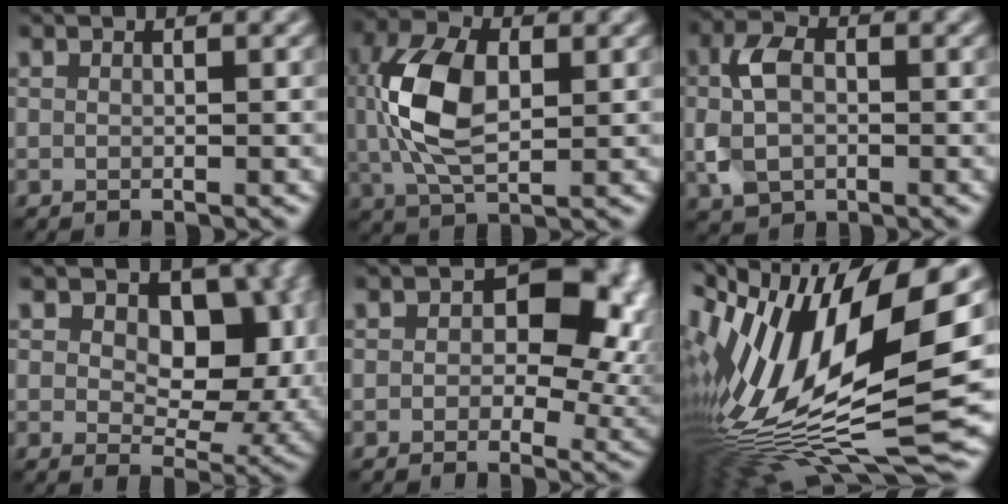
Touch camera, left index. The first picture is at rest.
{"total": 8.0, "force": [0.7, 4.5, 6.5], "torque": [-0.149, 0.007, 0.011]}
{"total": 4.9, "force": [-0.2, 3.4, 3.5], "torque": [-0.077, 0.000, -0.009]}
{"total": 10.4, "force": [2.2, 6.6, 7.7], "torque": [-0.099, -0.006, 0.030]}
{"total": 10.4, "force": [2.0, 7.2, 7.2], "torque": [-0.052, 0.003, 0.018]}
{"total": 17.4, "force": [0.1, 6.5, 16.2], "torque": [-0.311, 0.009, -0.004]}